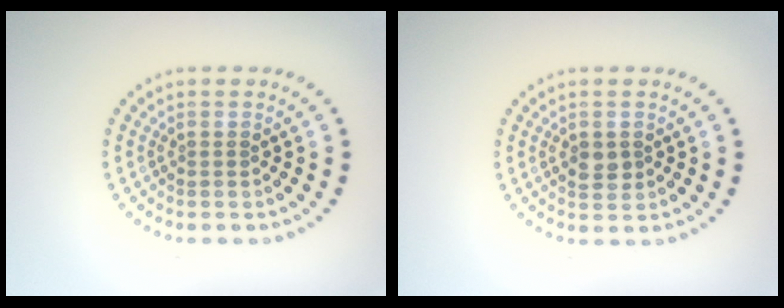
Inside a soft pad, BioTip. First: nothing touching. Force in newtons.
{"total": 1.8, "press": 1.8, "slide": 0.1}